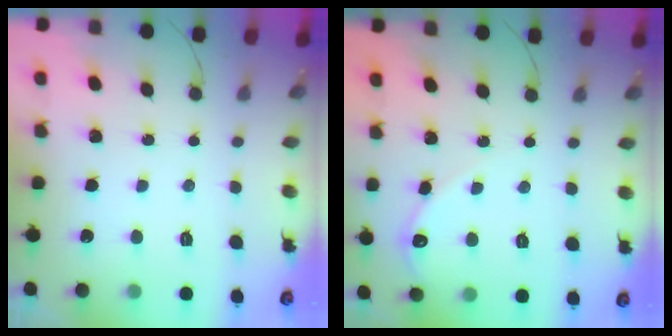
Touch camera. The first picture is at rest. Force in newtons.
{"total": 4.8, "press": 4.8, "slide": 0.5}